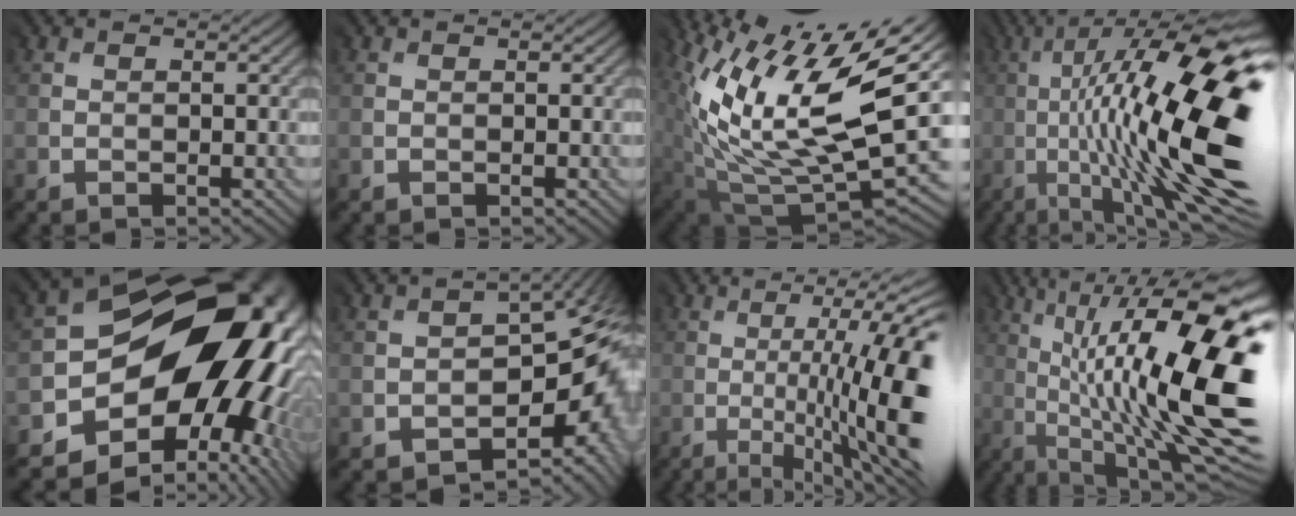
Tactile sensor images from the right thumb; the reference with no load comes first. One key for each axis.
{"total": 0.0}
{"total": 15.7, "fx": 5.7, "fy": 7.1, "fz": 12.8, "tx": -0.230, "ty": 0.004, "tz": 0.115}
{"total": 19.2, "fx": -0.5, "fy": 5.1, "fz": 18.6, "tx": -0.302, "ty": 0.021, "tz": 0.003}
{"total": 18.2, "fx": -2.9, "fy": 14.0, "fz": 11.2, "tx": -0.143, "ty": -0.046, "tz": -0.025}
{"total": 9.0, "fx": -4.1, "fy": 4.9, "fz": 6.3, "tx": -0.062, "ty": -0.019, "tz": -0.056}
{"total": 14.4, "fx": -2.3, "fy": 3.6, "fz": 13.7, "tx": -0.173, "ty": 0.001, "tz": -0.021}
{"total": 19.2, "fx": 1.6, "fy": 5.6, "fz": 18.3, "tx": -0.286, "ty": 0.031, "tz": 0.046}